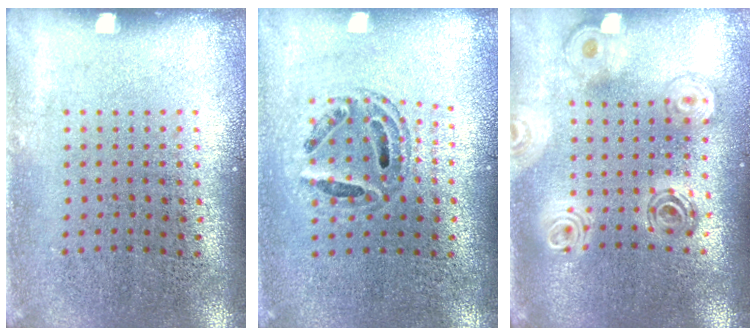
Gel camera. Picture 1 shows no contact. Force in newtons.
{"total": 0.7, "press": 0.6, "slide": 0.2}
{"total": 2.1, "press": 1.7, "slide": 1.2}